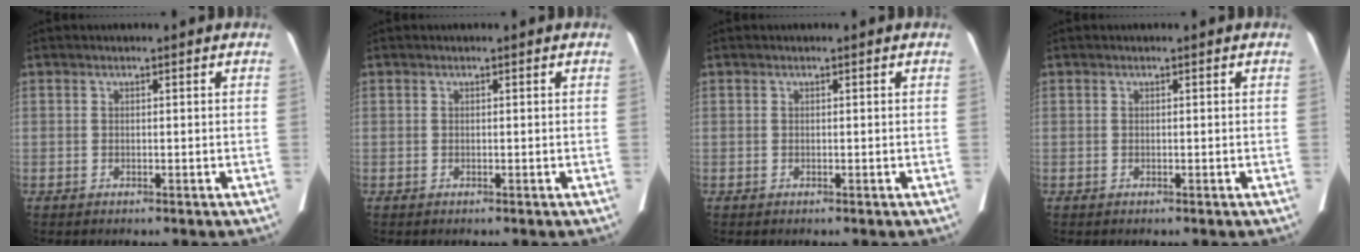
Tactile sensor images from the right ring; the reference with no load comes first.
{"total": 0.0}
{"total": 0.0}
{"total": 0.0}